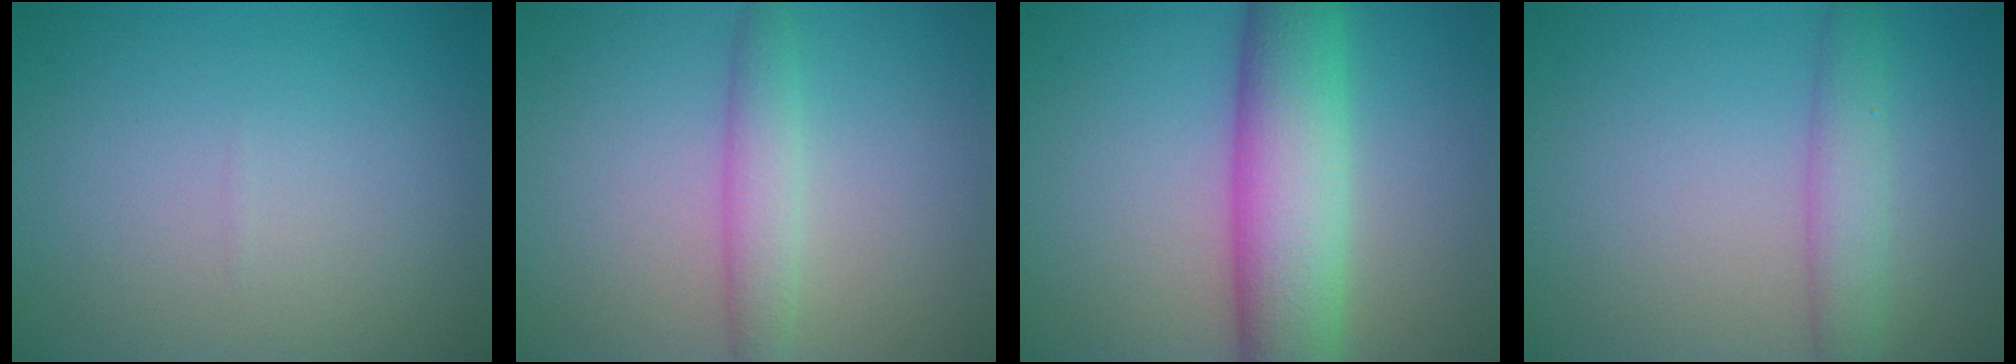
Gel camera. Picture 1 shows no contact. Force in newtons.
{"total": 2.6, "press": 2.6, "slide": 0.1}
{"total": 8.7, "press": 8.7, "slide": 0.6}
{"total": 2.9, "press": 2.9, "slide": 0.1}